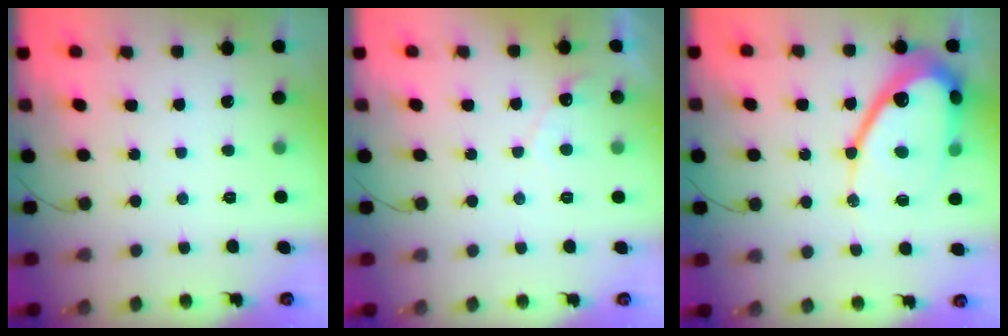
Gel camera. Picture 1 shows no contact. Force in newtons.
{"total": 4.6, "press": 4.6, "slide": 0.3}
{"total": 15.8, "press": 15.7, "slide": 1.4}